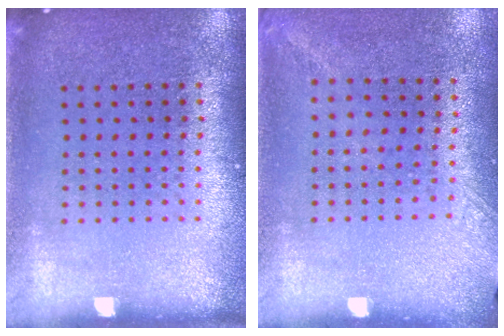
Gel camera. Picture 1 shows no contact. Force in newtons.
{"total": 1.3, "press": 1.0, "slide": 0.9}